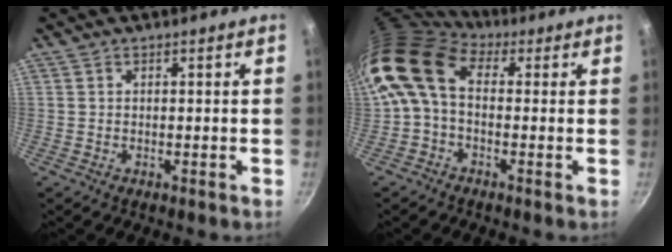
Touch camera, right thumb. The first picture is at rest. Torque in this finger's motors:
{"motor_torque": [0.81, 3.62, 0.96, -0.67, 0.27]}